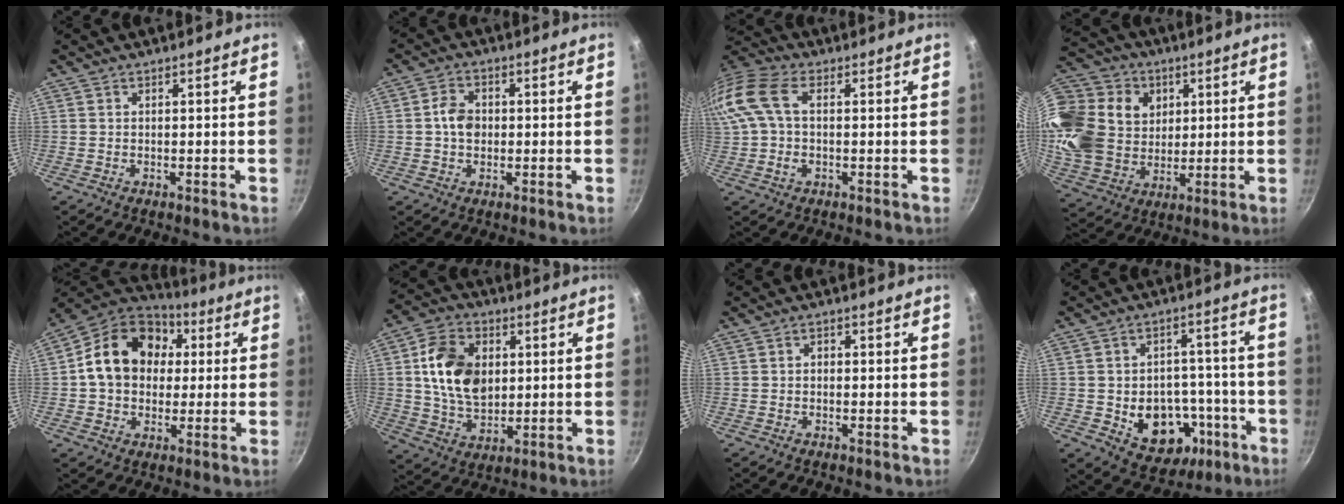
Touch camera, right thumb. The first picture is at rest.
{"total": 5.1, "force": [0.0, 3.9, 3.3], "torque": [-0.043, 0.011, -0.007]}
{"total": 14.3, "force": [2.2, 8.6, 11.2], "torque": [-0.238, 0.025, 0.029]}
{"total": 25.2, "force": [8.1, 20.0, 13.0], "torque": [-0.276, 0.003, 0.160]}
{"total": 18.0, "force": [3.1, 14.0, 10.9], "torque": [-0.162, 0.027, 0.038]}
{"total": 15.0, "force": [2.5, 10.6, 10.3], "torque": [-0.161, -0.002, 0.044]}
{"total": 1.4, "force": [-0.1, 1.1, 0.8], "torque": [-0.014, 0.006, -0.003]}
{"total": 14.8, "force": [-4.6, 11.1, 8.6], "torque": [-0.082, 0.034, -0.049]}